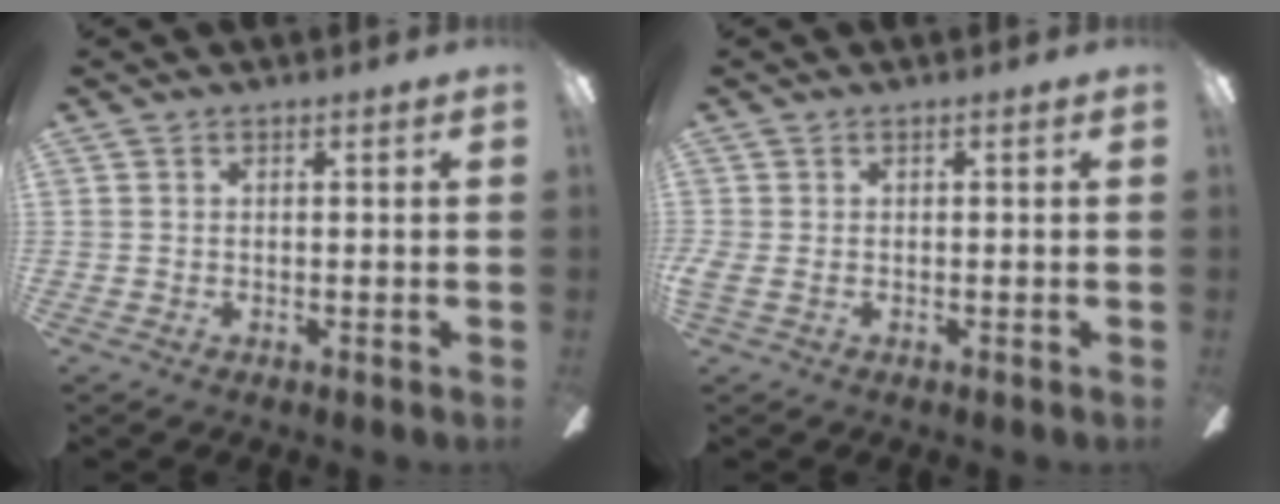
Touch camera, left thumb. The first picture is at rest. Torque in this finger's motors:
{"motor_torque": [-0.46, 0.93, 0.43, -0.27, 0.11]}